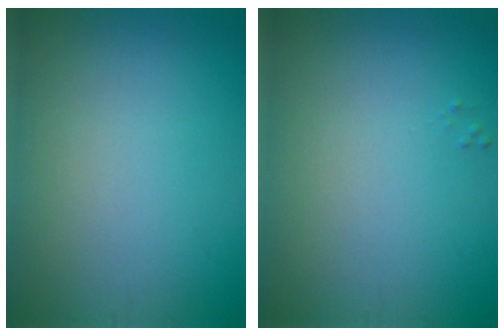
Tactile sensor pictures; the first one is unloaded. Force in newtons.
{"total": 0.0}